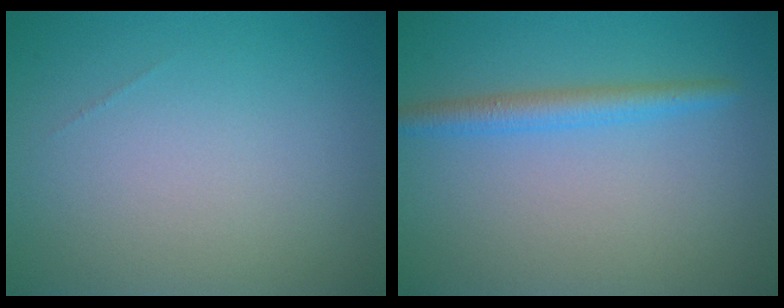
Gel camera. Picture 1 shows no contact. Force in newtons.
{"total": 2.4, "press": 2.4, "slide": 0.2}